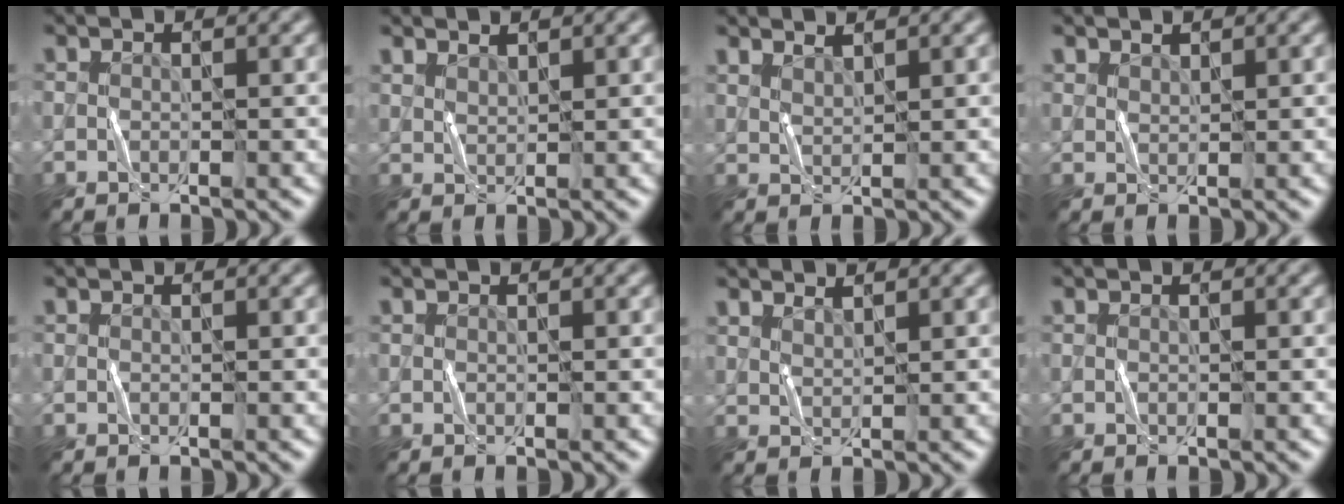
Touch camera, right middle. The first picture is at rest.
{"total": 1.2, "force": [1.1, 0.2, 0.4], "torque": [-0.012, -0.002, 0.025]}
{"total": 1.5, "force": [1.3, 0.2, 0.7], "torque": [-0.015, -0.002, 0.027]}
{"total": 0.9, "force": [0.9, 0.2, 0.1], "torque": [-0.007, -0.001, 0.023]}
{"total": 0.0}
{"total": 0.0}
{"total": 1.2, "force": [1.1, 0.2, 0.4], "torque": [-0.011, -0.002, 0.023]}
{"total": 0.0}